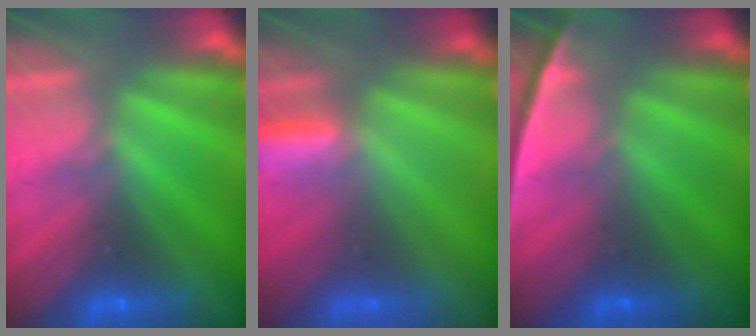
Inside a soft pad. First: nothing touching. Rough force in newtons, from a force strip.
{"total": 3.0}
{"total": 2.4}